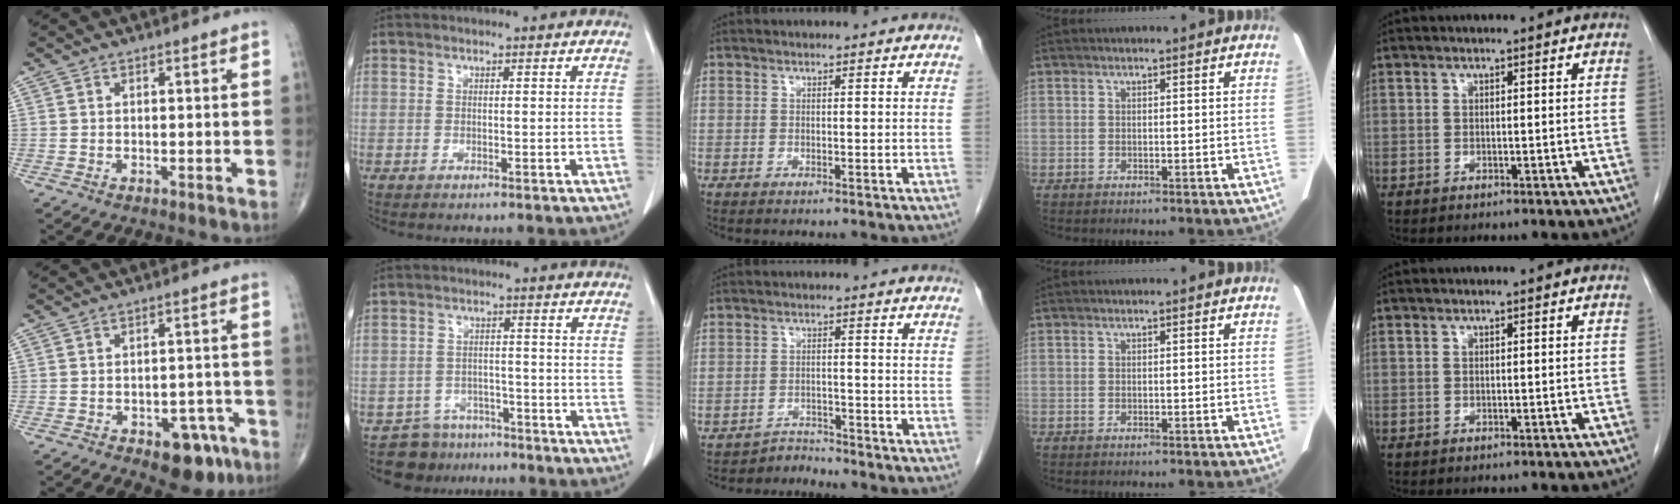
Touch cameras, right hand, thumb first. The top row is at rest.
{"thumb": {"total": 8.6, "force": [-4.9, 4.7, 5.3], "torque": [-0.037, 0.036, -0.056]}, "index": {"total": 6.6, "force": [-5.3, 3.8, -0.7], "torque": [0.021, 0.024, -0.080]}, "middle": {"total": 2.6, "force": [-2.2, -0.2, -1.3], "torque": [0.033, -0.004, -0.037]}}